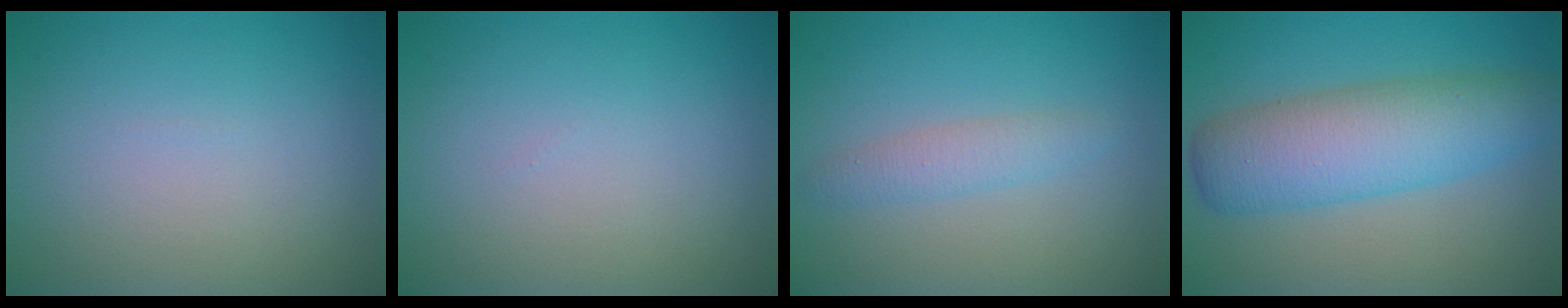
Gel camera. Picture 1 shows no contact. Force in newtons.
{"total": 0.0}
{"total": 1.9, "press": 1.9, "slide": 0.1}
{"total": 7.2, "press": 7.2, "slide": 0.1}